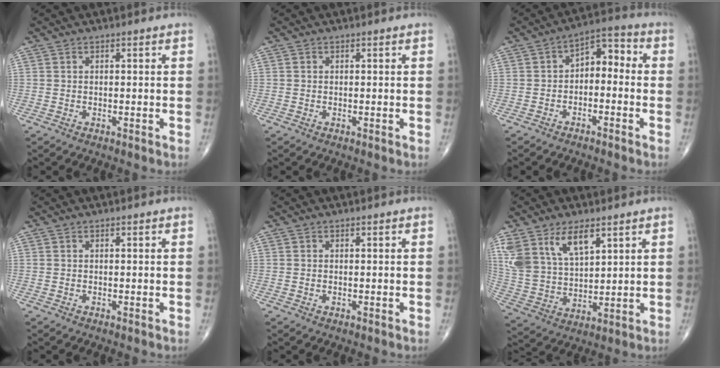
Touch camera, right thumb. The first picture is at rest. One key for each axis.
{"total": 0.0}
{"total": 6.7, "fx": -1.0, "fy": 4.3, "fz": 5.1, "tx": -0.054, "ty": 0.045, "tz": -0.030}
{"total": 0.0}
{"total": 0.0}
{"total": 12.9, "fx": 7.3, "fy": 6.6, "fz": 8.4, "tx": -0.152, "ty": -0.023, "tz": 0.156}